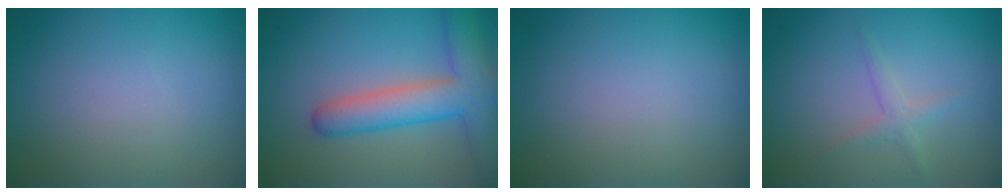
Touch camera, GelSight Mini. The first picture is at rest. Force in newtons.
{"total": 6.9, "press": 6.9, "slide": 0.4}
{"total": 0.0}
{"total": 1.3, "press": 1.3, "slide": 0.0}